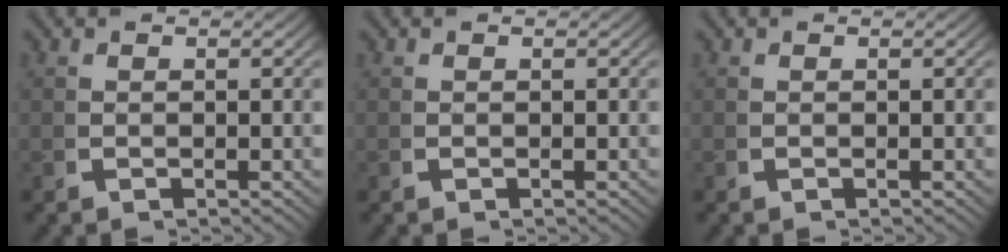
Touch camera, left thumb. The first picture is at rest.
{"total": 0.0}
{"total": 0.0}